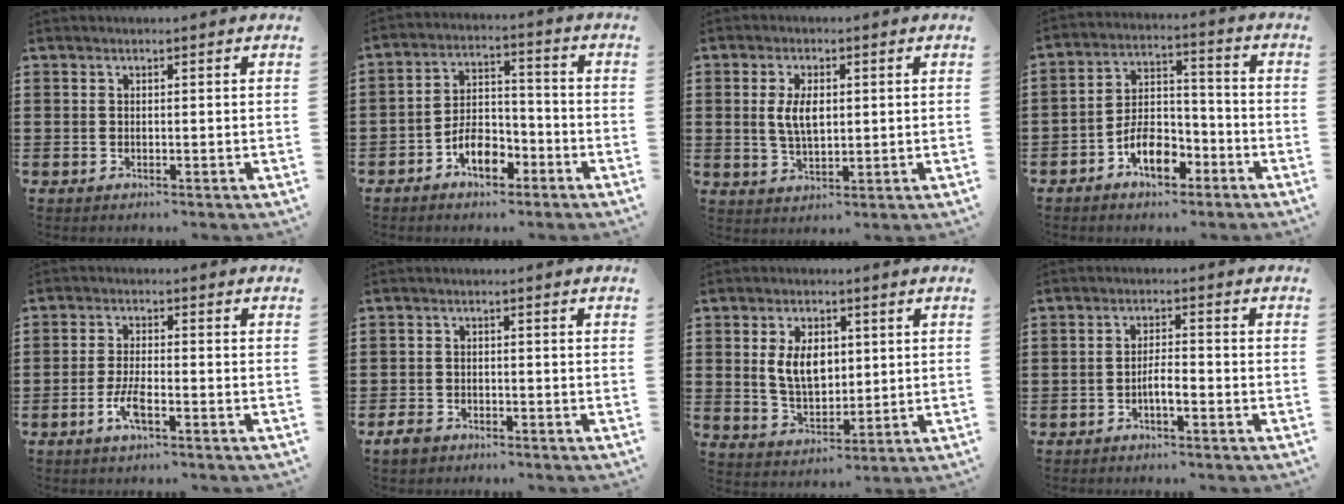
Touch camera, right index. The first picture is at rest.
{"total": 6.6, "force": [-3.7, 3.7, 4.0], "torque": [-0.074, 0.015, -0.069]}
{"total": 5.1, "force": [0.6, 2.6, 4.4], "torque": [-0.089, 0.003, 0.005]}
{"total": 7.9, "force": [-4.4, 4.4, 4.9], "torque": [-0.094, 0.018, -0.080]}
{"total": 4.4, "force": [-2.0, 1.3, 3.7], "torque": [-0.081, -0.002, -0.043]}
{"total": 2.4, "force": [-1.9, 1.2, 0.7], "torque": [-0.025, 0.000, -0.041]}
{"total": 7.1, "force": [1.3, 4.4, 5.3], "torque": [-0.105, 0.006, 0.018]}
{"total": 3.0, "force": [-1.5, 0.7, 2.5], "torque": [-0.045, 0.004, -0.028]}